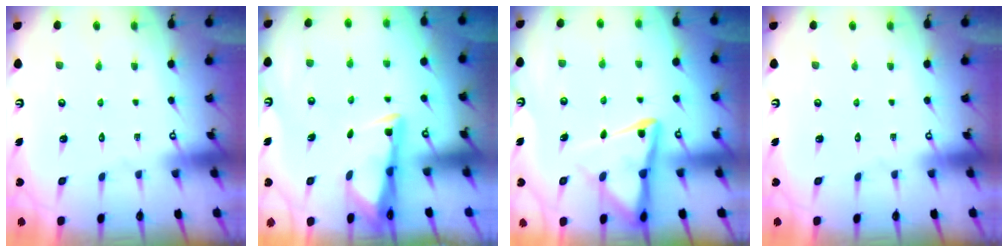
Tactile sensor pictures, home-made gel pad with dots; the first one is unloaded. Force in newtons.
{"total": 3.4, "press": 3.2, "slide": 0.9}
{"total": 9.6, "press": 9.5, "slide": 1.1}
{"total": 0.0}